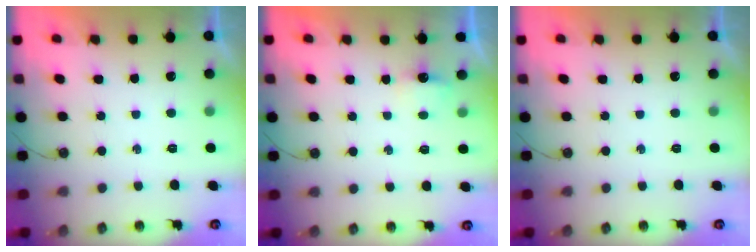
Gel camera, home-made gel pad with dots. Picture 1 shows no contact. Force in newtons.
{"total": 2.6, "press": 2.6, "slide": 0.4}
{"total": 0.0}